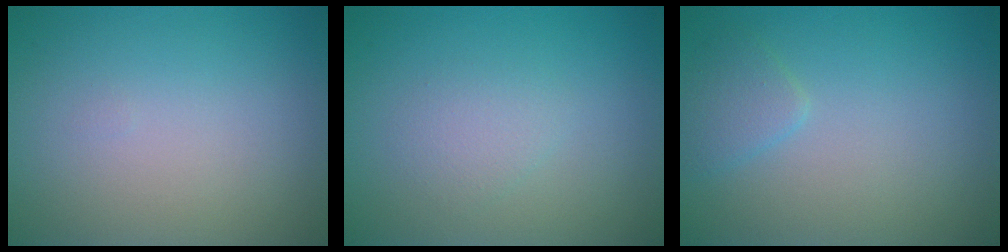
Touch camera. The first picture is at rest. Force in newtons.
{"total": 1.5, "press": 1.5, "slide": 0.1}
{"total": 1.6, "press": 1.6, "slide": 0.1}